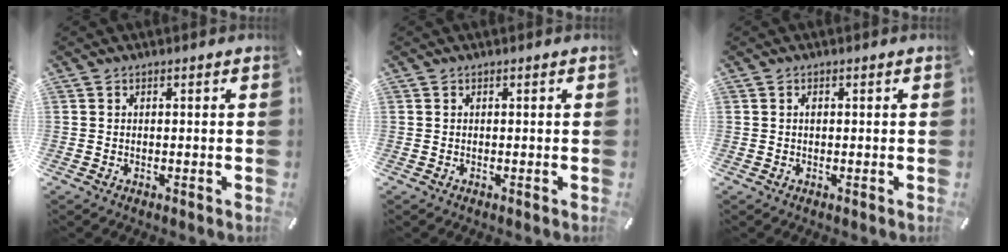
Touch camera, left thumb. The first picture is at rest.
{"total": 0.0}
{"total": 0.7, "force": [0.1, 0.4, 0.5], "torque": [-0.011, 0.000, 0.001]}